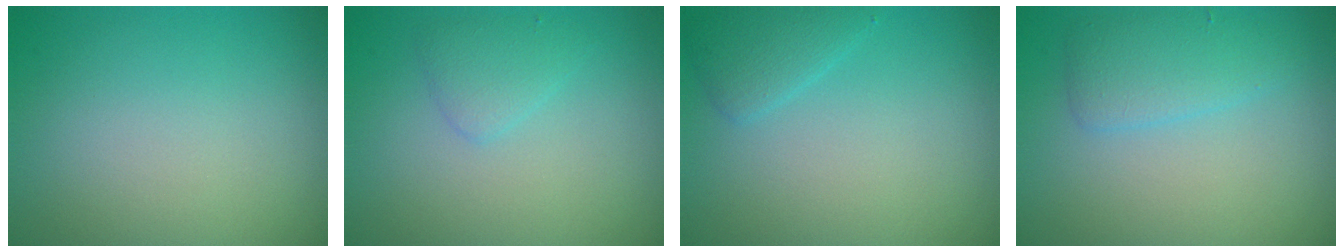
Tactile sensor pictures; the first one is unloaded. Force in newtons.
{"total": 1.6, "press": 1.6, "slide": 0.1}
{"total": 1.7, "press": 1.7, "slide": 0.1}
{"total": 2.6, "press": 2.6, "slide": 0.1}